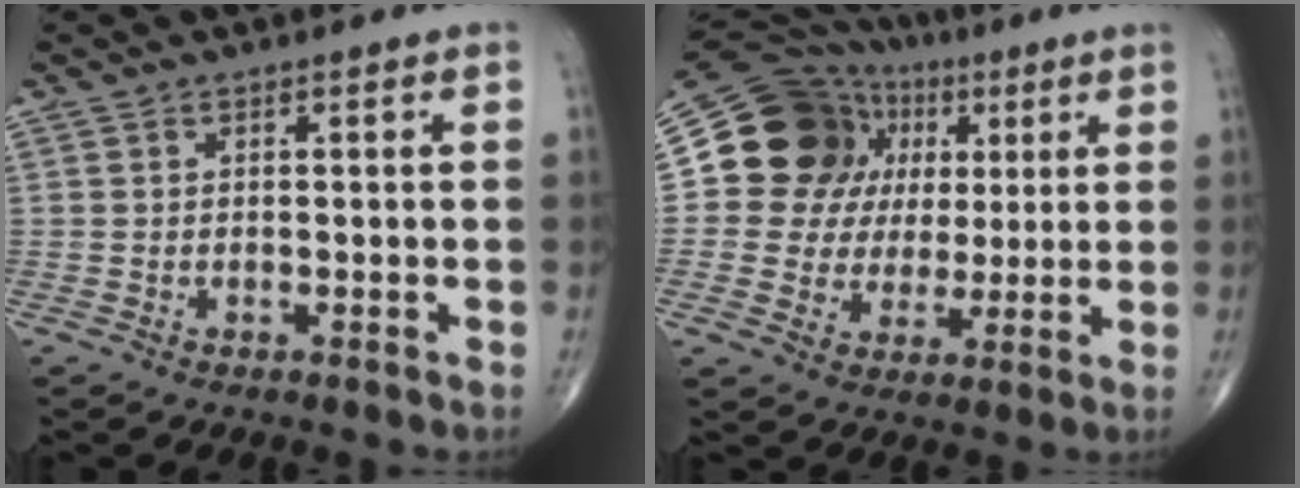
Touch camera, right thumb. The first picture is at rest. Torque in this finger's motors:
{"motor_torque": [0.29, 0.45, 0.19, -0.19, 0.04]}